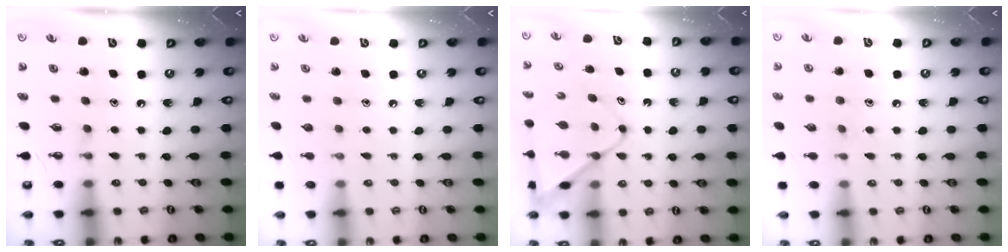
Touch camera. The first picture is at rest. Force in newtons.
{"total": 0.0}
{"total": 9.4, "press": 9.4, "slide": 0.7}
{"total": 5.7, "press": 5.7, "slide": 0.6}